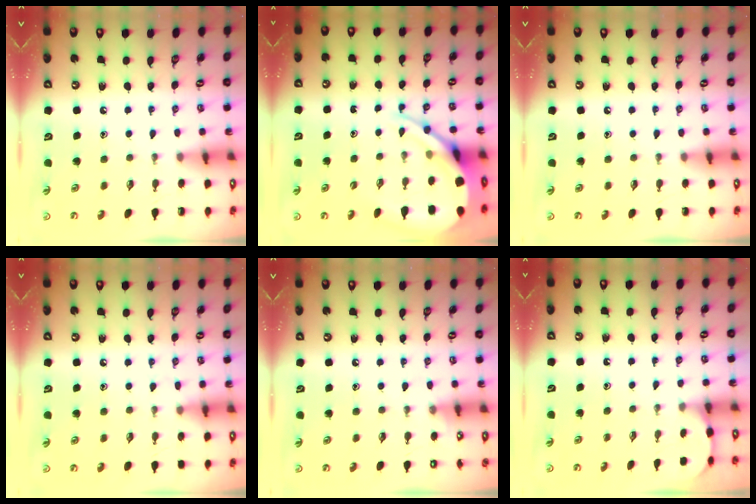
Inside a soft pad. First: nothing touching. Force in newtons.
{"total": 8.8, "press": 8.7, "slide": 0.9}
{"total": 0.0}
{"total": 5.0, "press": 5.0, "slide": 0.7}
{"total": 2.9, "press": 2.9, "slide": 0.4}
{"total": 1.4, "press": 1.4, "slide": 0.0}